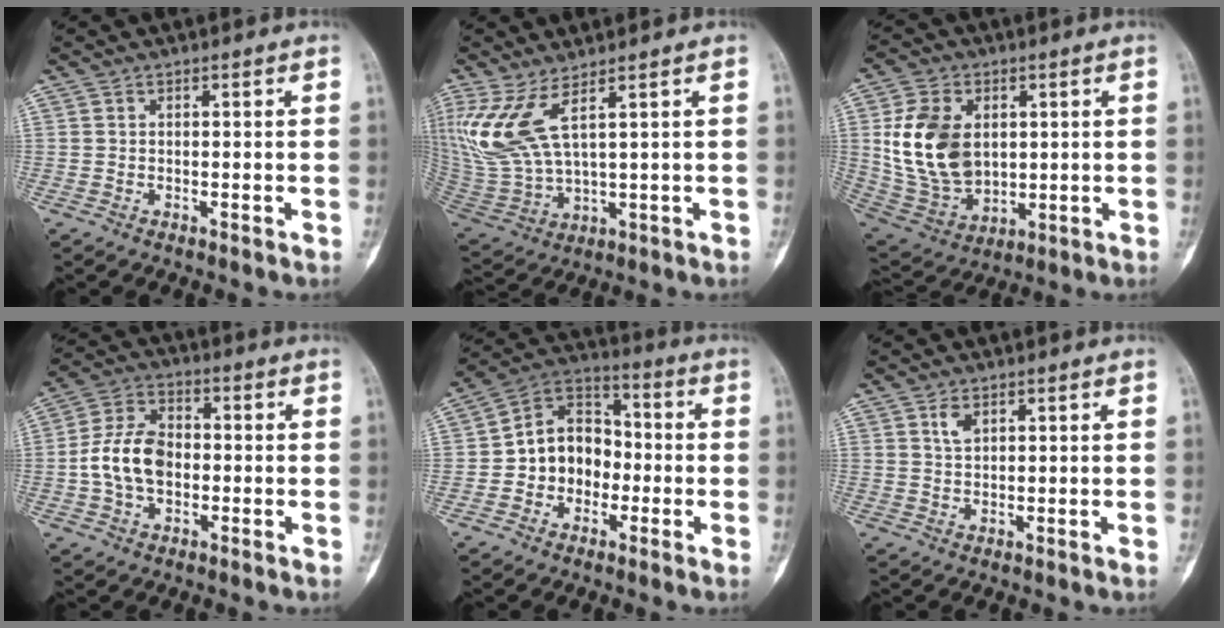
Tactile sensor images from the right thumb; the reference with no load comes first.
{"total": 12.0, "force": [5.6, 3.8, 9.9], "torque": [-0.236, -0.032, 0.134]}
{"total": 16.2, "force": [2.7, 11.2, 11.4], "torque": [-0.195, -0.014, 0.066]}
{"total": 10.4, "force": [-1.2, 7.1, 7.6], "torque": [-0.130, 0.024, -0.032]}
{"total": 12.0, "force": [-1.7, 9.5, 7.1], "torque": [-0.077, 0.041, -0.042]}
{"total": 2.4, "force": [1.3, 1.2, 1.6], "torque": [-0.026, -0.003, 0.026]}